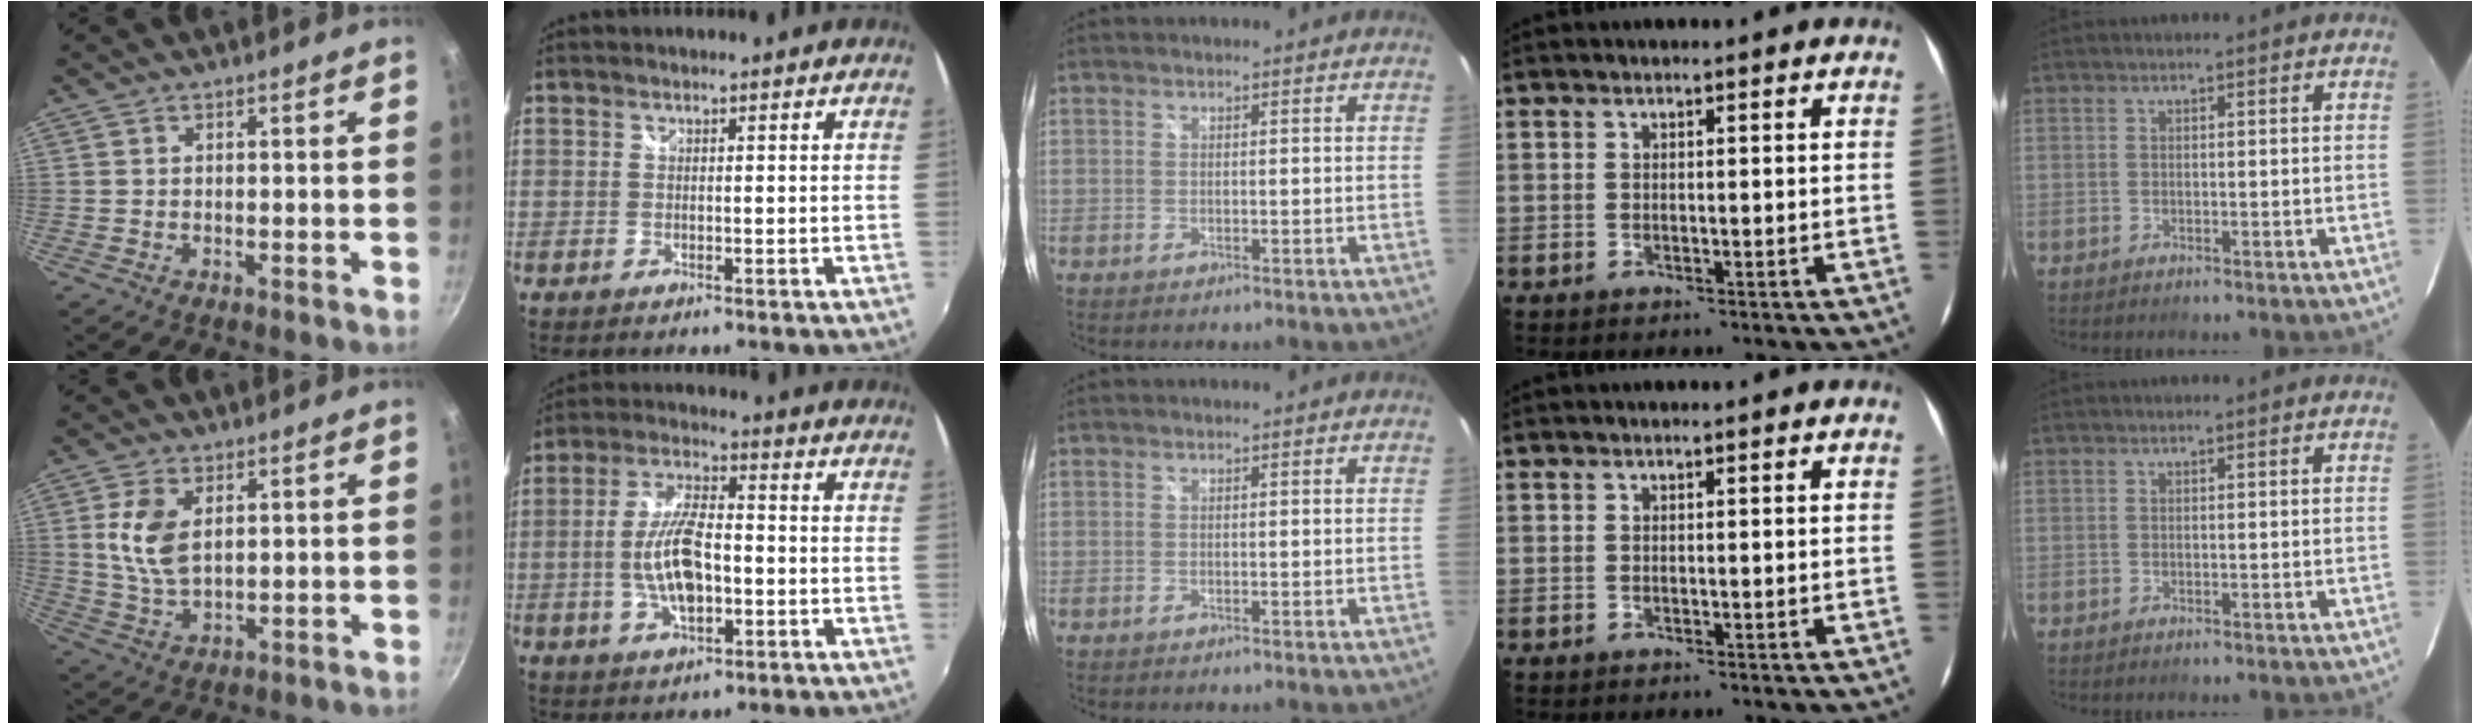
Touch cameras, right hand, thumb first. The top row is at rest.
{"thumb": {"total": 8.5, "force": [2.2, 4.8, 6.6], "torque": [-0.130, -0.013, 0.046]}, "index": {"total": 10.6, "force": [-2.1, 4.2, 9.5], "torque": [-0.192, 0.004, -0.037]}}